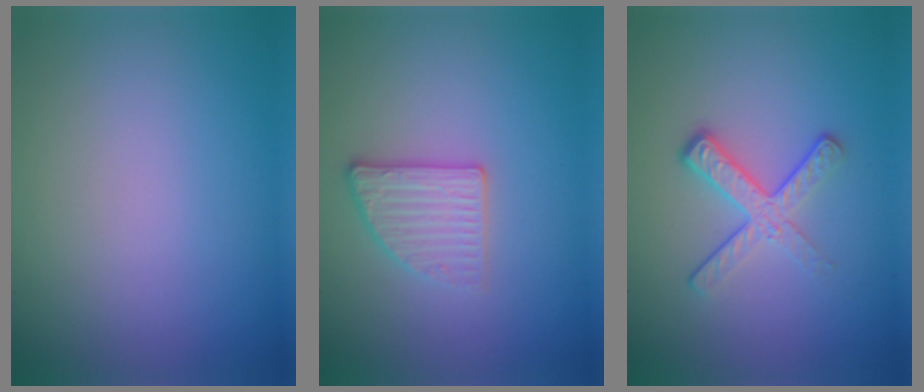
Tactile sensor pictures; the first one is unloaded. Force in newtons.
{"total": 2.7, "press": 2.5, "slide": 1.0}
{"total": 3.7, "press": 2.5, "slide": 2.7}